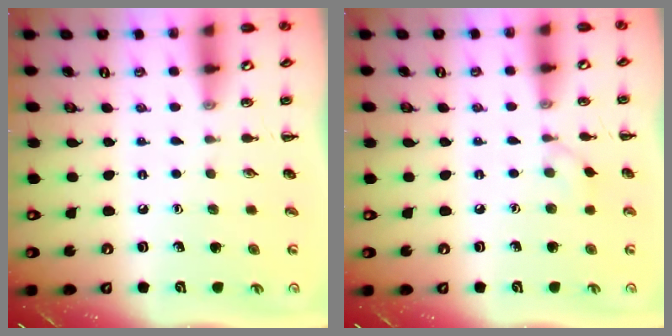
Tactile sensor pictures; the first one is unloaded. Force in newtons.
{"total": 2.8, "press": 2.5, "slide": 1.1}